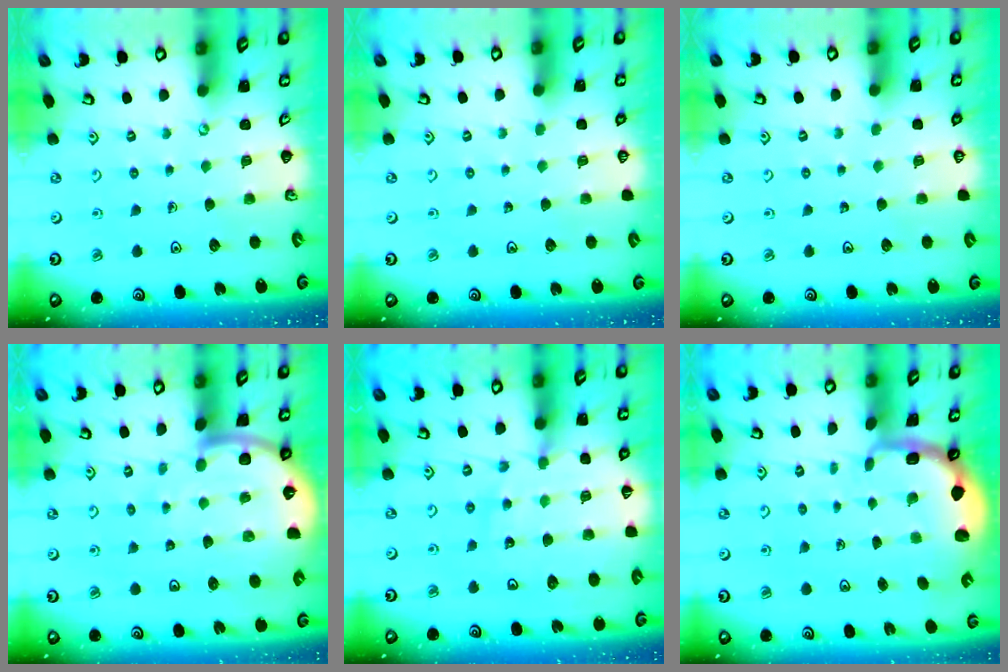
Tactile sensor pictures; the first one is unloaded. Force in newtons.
{"total": 0.0}
{"total": 0.0}
{"total": 8.4, "press": 8.3, "slide": 1.0}
{"total": 12.3, "press": 12.2, "slide": 1.7}
{"total": 2.2, "press": 2.0, "slide": 0.8}